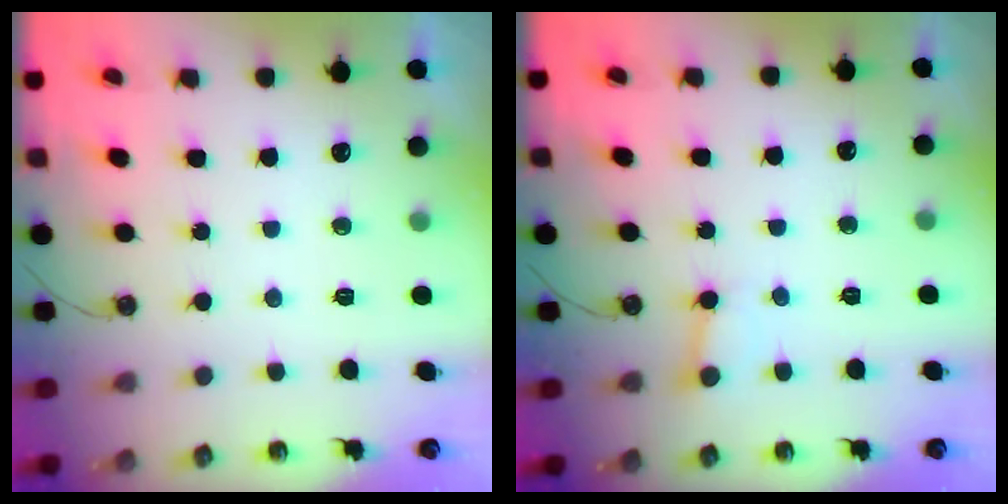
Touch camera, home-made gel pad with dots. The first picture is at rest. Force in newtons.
{"total": 2.7, "press": 2.7, "slide": 0.3}